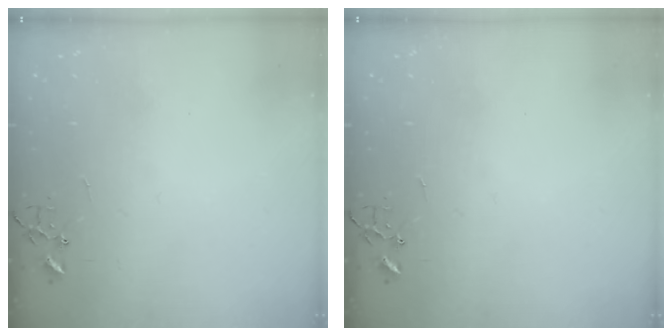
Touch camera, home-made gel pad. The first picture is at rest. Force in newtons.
{"total": 0.0}